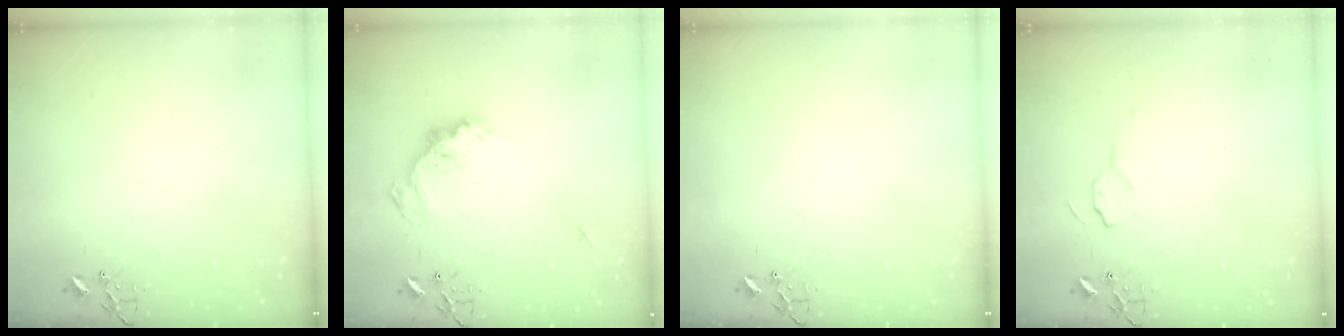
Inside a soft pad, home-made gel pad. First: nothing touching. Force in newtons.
{"total": 14.4, "press": 14.3, "slide": 1.1}
{"total": 0.0}
{"total": 7.0, "press": 6.9, "slide": 0.8}